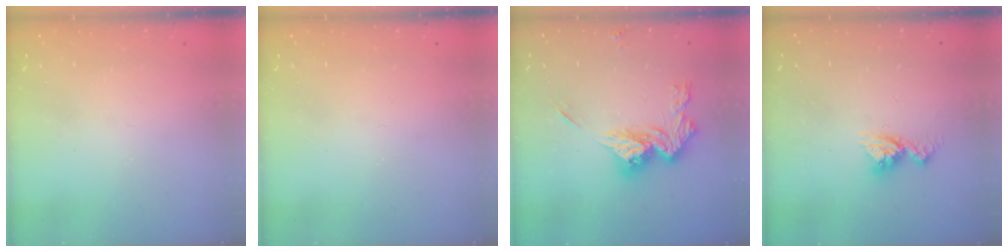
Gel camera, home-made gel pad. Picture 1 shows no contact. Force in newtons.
{"total": 0.0}
{"total": 14.5, "press": 14.5, "slide": 0.8}
{"total": 9.2, "press": 9.2, "slide": 0.8}